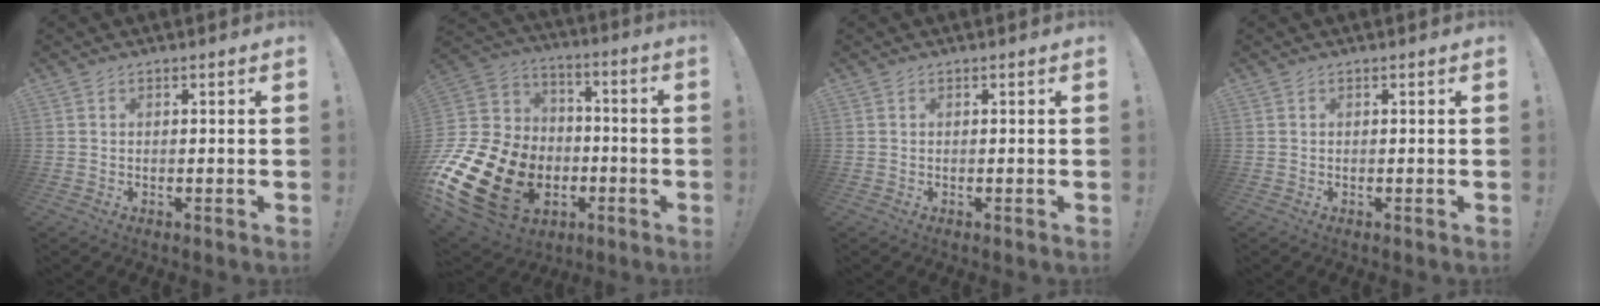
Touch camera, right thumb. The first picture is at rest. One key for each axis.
{"total": 26.6, "fx": -7.7, "fy": 20.0, "fz": 15.7, "tx": -0.312, "ty": 0.035, "tz": -0.075}
{"total": 0.0}
{"total": 0.0}